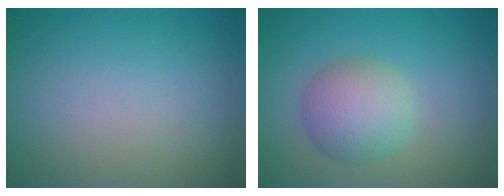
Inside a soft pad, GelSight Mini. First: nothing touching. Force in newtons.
{"total": 4.7, "press": 4.7, "slide": 0.2}